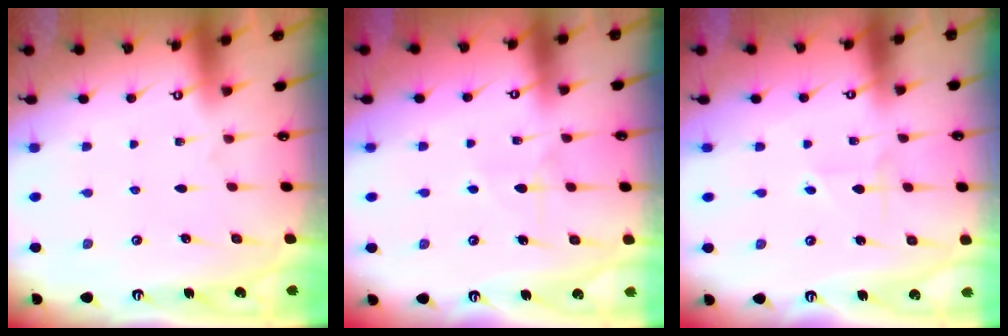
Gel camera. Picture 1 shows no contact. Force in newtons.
{"total": 5.0, "press": 5.0, "slide": 0.2}
{"total": 2.3, "press": 2.3, "slide": 0.1}